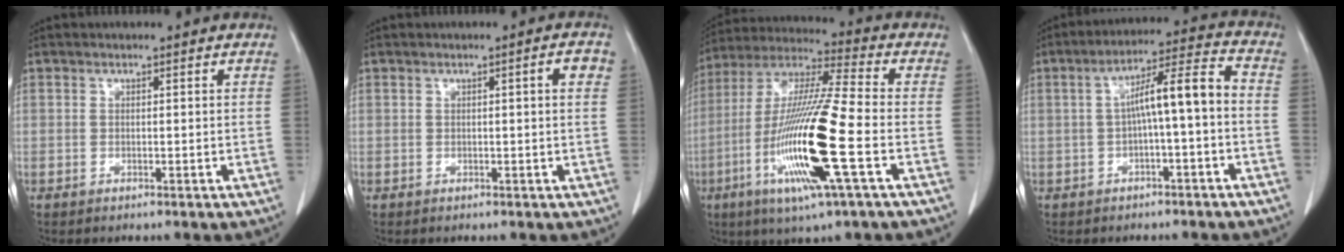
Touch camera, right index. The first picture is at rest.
{"total": 2.3, "force": [0.6, 0.2, 2.2], "torque": [-0.028, 0.006, 0.006]}
{"total": 18.9, "force": [-5.6, 0.5, 18.1], "torque": [-0.379, -0.023, -0.111]}
{"total": 8.6, "force": [-0.9, 0.8, 8.5], "torque": [-0.139, 0.035, -0.016]}